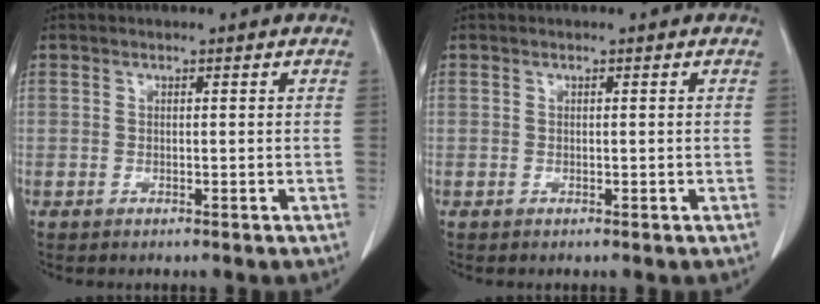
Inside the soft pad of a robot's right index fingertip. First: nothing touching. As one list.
[{"total": 0.0}]